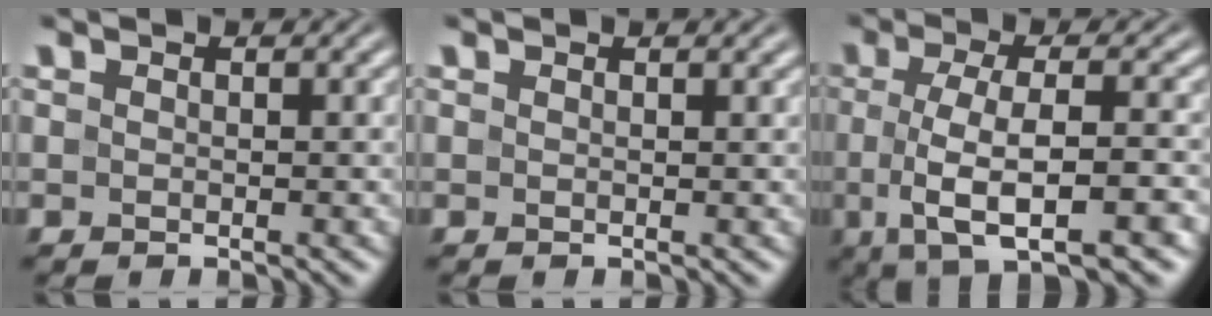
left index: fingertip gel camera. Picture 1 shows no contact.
{"total": 0.8, "force": [0.7, 0.3, 0.4], "torque": [-0.003, 0.001, 0.007]}
{"total": 7.7, "force": [-2.0, 2.3, 7.1], "torque": [-0.114, -0.004, -0.040]}